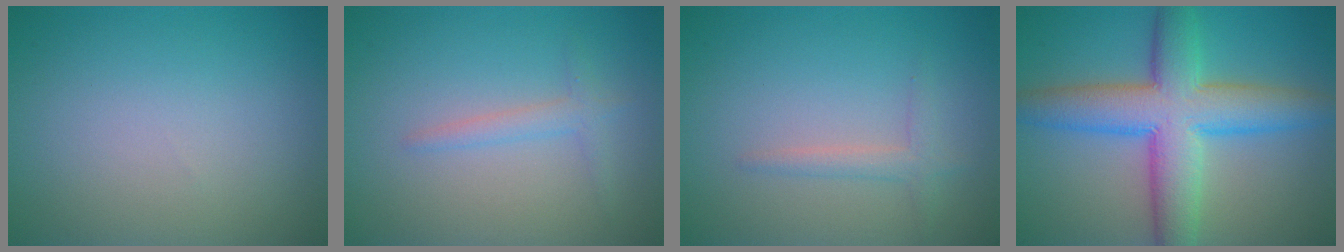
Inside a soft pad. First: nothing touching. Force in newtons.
{"total": 1.6, "press": 1.6, "slide": 0.1}
{"total": 1.6, "press": 1.6, "slide": 0.1}
{"total": 8.9, "press": 8.9, "slide": 0.2}